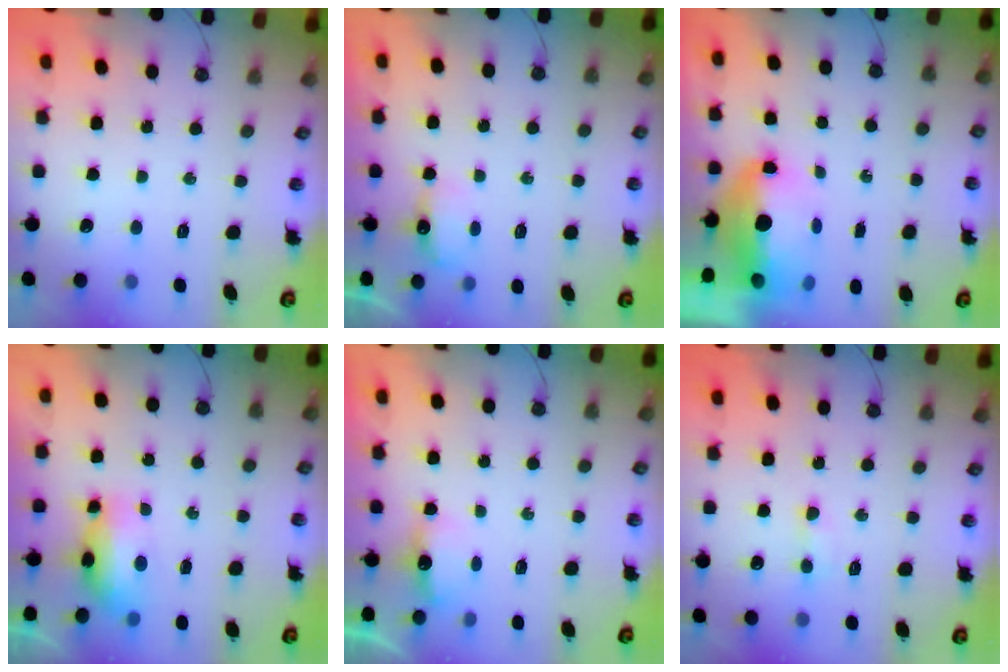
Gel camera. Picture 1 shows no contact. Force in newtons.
{"total": 5.8, "press": 5.8, "slide": 0.6}
{"total": 8.5, "press": 8.3, "slide": 1.4}
{"total": 16.7, "press": 10.7, "slide": 12.8}
{"total": 4.6, "press": 4.5, "slide": 0.8}
{"total": 3.8, "press": 3.7, "slide": 0.7}